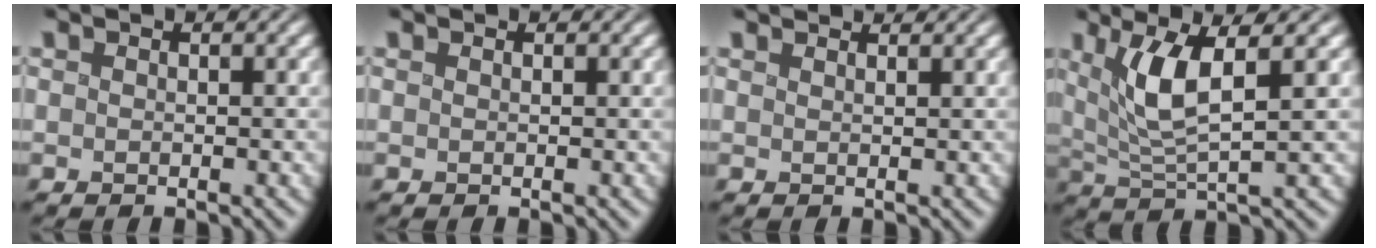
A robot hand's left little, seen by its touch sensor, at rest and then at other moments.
{"total": 0.0}
{"total": 1.8, "force": [1.8, 0.2, 0.4], "torque": [-0.015, 0.011, 0.027]}
{"total": 4.6, "force": [1.5, 0.6, 4.3], "torque": [-0.094, -0.004, 0.034]}